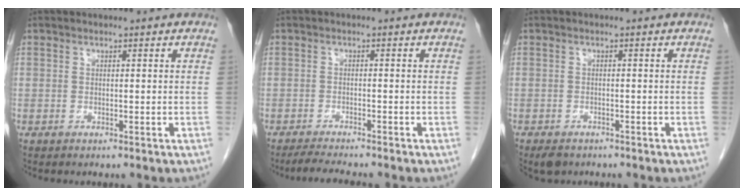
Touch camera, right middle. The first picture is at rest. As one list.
[{"total": 4.3, "force": [-3.9, -0.1, 1.9], "torque": [-0.038, -0.018, -0.063]}, {"total": 3.1, "force": [-2.5, 1.6, 1.0], "torque": [-0.016, -0.002, -0.032]}]